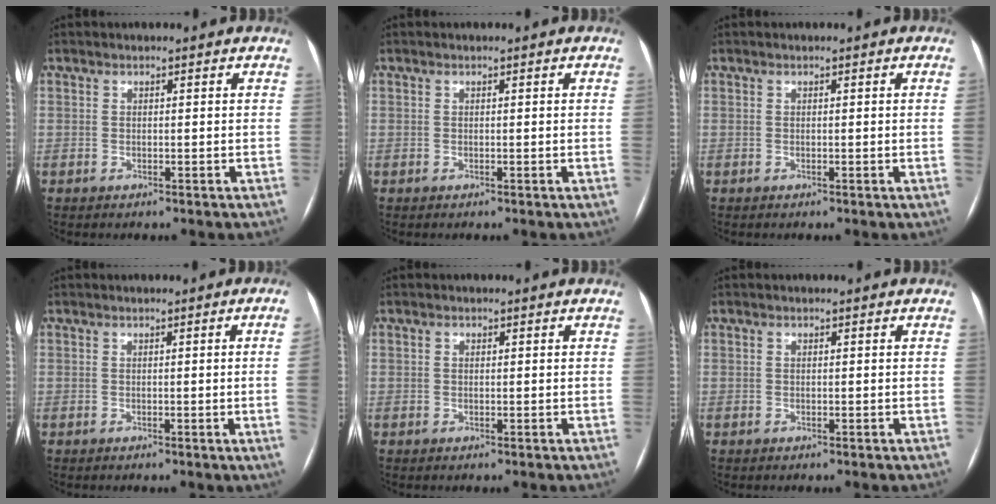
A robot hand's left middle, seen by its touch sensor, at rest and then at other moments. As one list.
[{"total": 0.0}, {"total": 0.6, "force": [-0.1, -0.3, 0.6], "torque": [-0.002, 0.002, -0.004]}, {"total": 3.3, "force": [-0.2, -1.4, 3.0], "torque": [-0.038, -0.005, -0.002]}, {"total": 0.6, "force": [0.2, 0.5, 0.3], "torque": [-0.006, 0.003, 0.004]}, {"total": 0.0}]